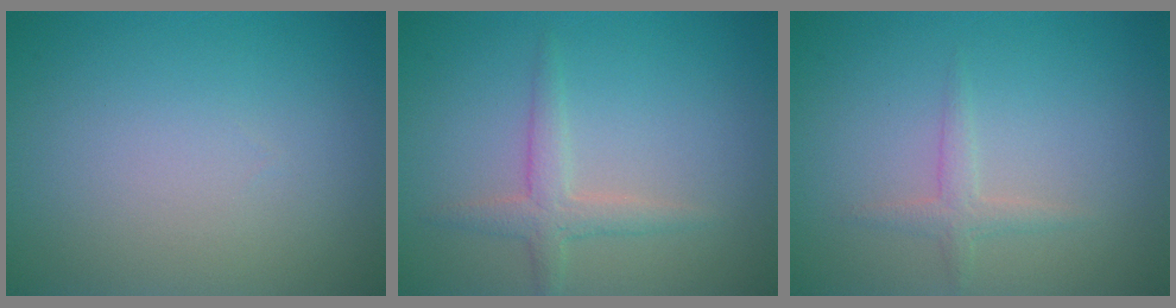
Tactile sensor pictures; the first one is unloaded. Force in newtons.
{"total": 2.1, "press": 2.1, "slide": 0.1}
{"total": 1.5, "press": 1.5, "slide": 0.1}